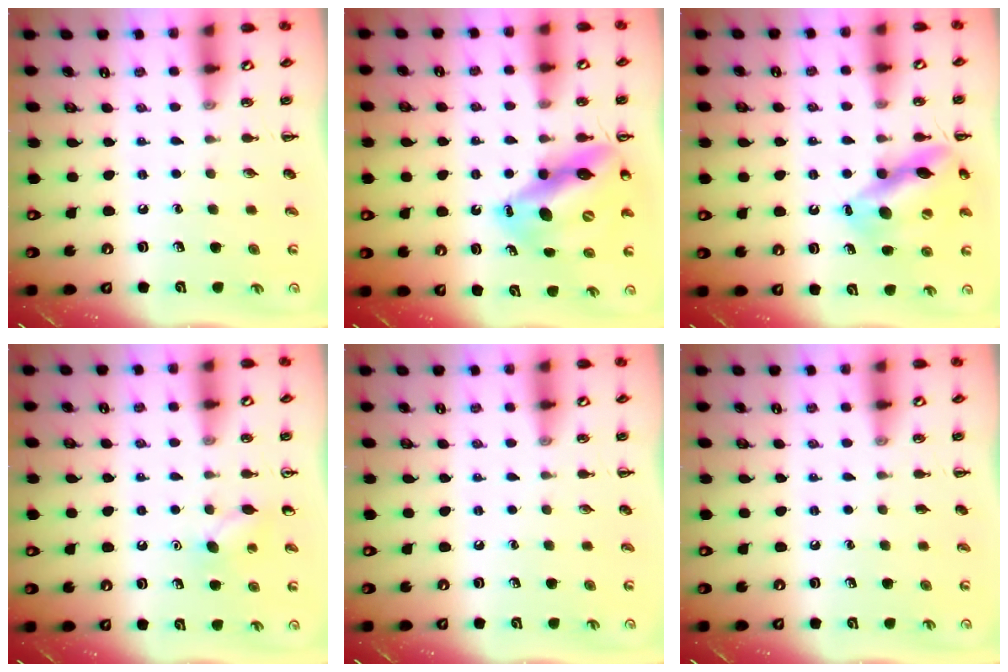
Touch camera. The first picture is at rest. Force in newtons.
{"total": 15.7, "press": 14.9, "slide": 4.8}
{"total": 14.4, "press": 14.3, "slide": 1.7}
{"total": 5.9, "press": 5.6, "slide": 1.7}
{"total": 0.0}
{"total": 0.0}